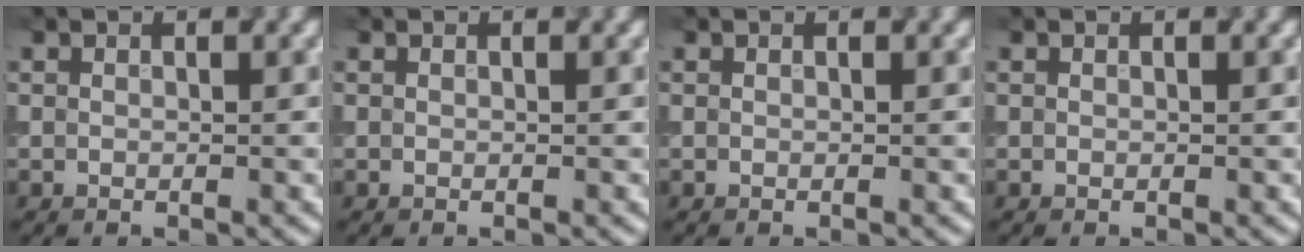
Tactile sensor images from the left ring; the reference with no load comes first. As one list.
[{"total": 0.0}, {"total": 0.0}, {"total": 0.0}]